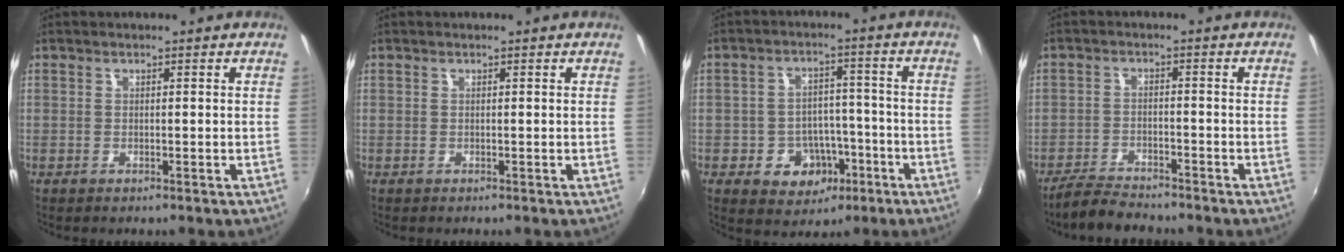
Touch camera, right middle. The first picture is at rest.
{"total": 0.0}
{"total": 9.3, "force": [-4.1, 7.3, 3.9], "torque": [-0.082, 0.021, -0.042]}
{"total": 5.2, "force": [-4.8, 1.5, 1.2], "torque": [-0.049, -0.004, -0.088]}